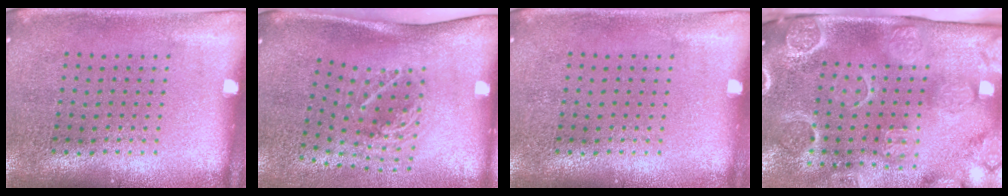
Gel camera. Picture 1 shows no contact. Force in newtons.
{"total": 2.0, "press": 1.3, "slide": 1.5}
{"total": 0.0}
{"total": 4.3, "press": 3.4, "slide": 2.6}